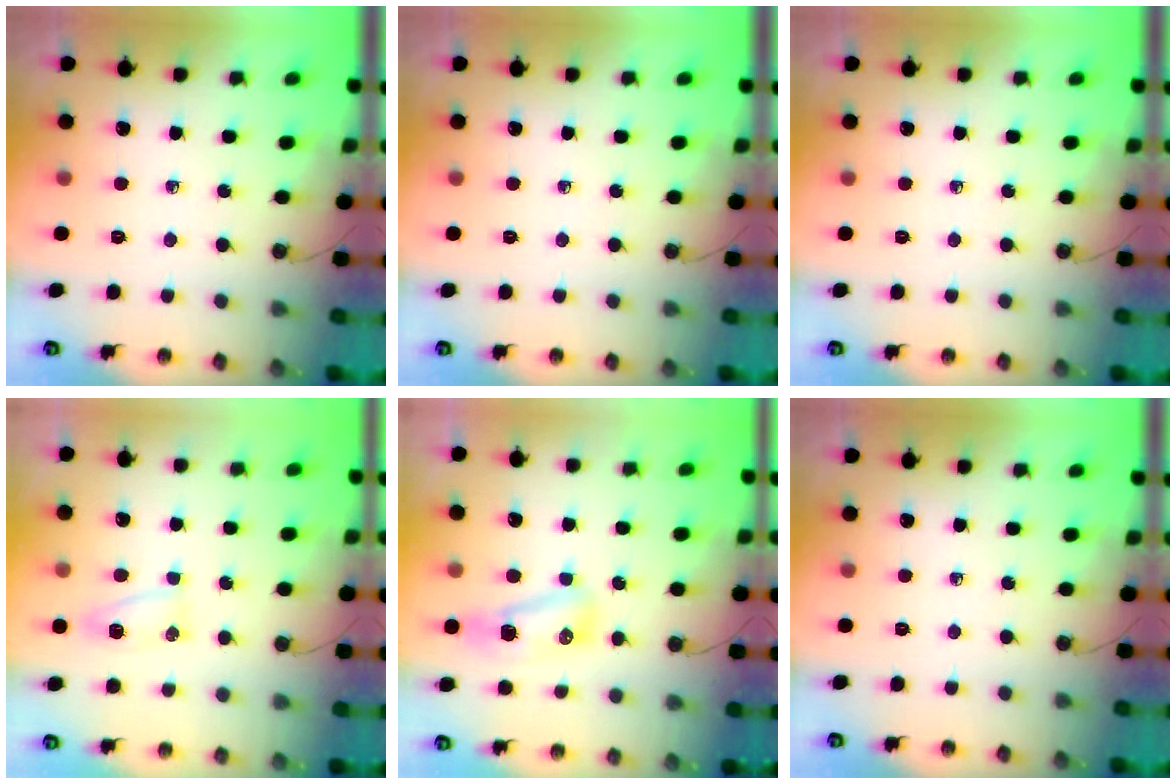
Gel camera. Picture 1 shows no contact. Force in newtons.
{"total": 0.0}
{"total": 0.0}
{"total": 12.3, "press": 7.2, "slide": 10.0}
{"total": 17.6, "press": 11.6, "slide": 13.2}
{"total": 0.0}